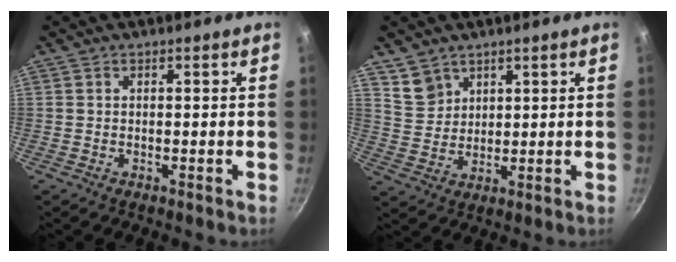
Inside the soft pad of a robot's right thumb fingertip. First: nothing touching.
{"total": 5.4, "force": [3.8, 3.8, 1.2], "torque": [0.001, -0.007, 0.082]}